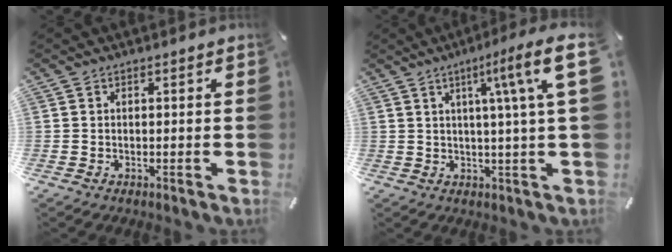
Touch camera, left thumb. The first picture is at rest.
{"total": 12.8, "force": [4.2, 0.3, 12.0], "torque": [-0.181, -0.023, 0.056]}